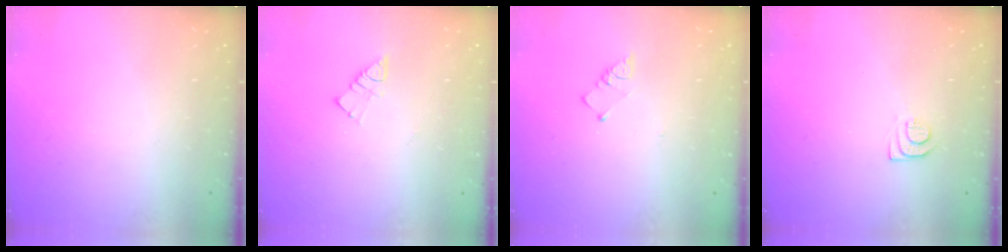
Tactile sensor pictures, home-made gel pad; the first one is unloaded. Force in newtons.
{"total": 5.7, "press": 5.6, "slide": 0.6}
{"total": 2.6, "press": 2.6, "slide": 0.5}
{"total": 6.7, "press": 6.6, "slide": 0.7}